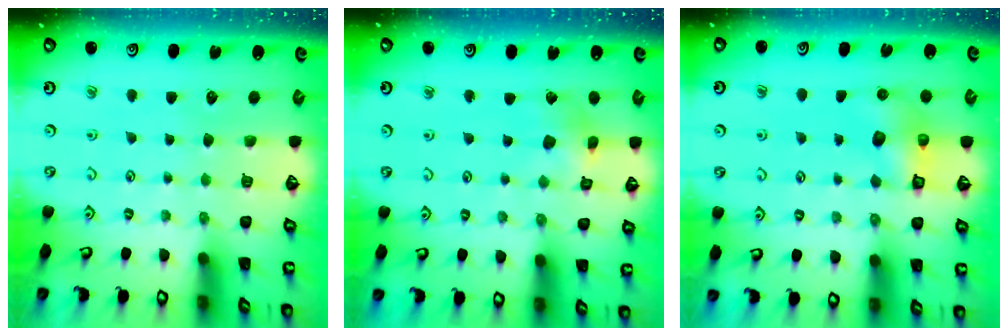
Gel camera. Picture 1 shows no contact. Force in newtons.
{"total": 5.6, "press": 5.6, "slide": 0.5}
{"total": 6.5, "press": 6.5, "slide": 0.1}